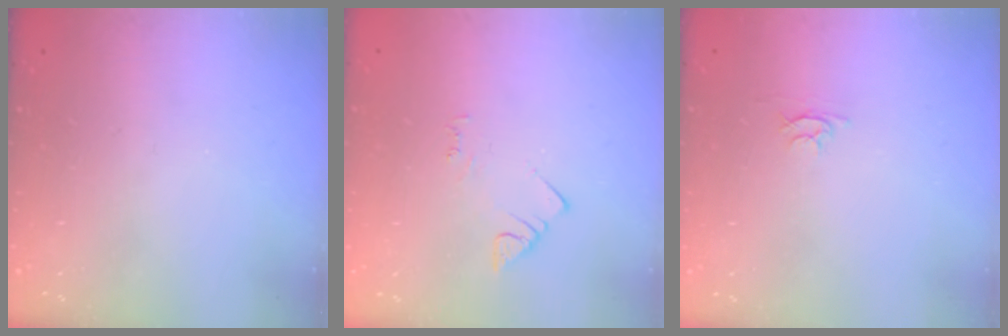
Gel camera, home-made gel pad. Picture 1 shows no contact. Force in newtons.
{"total": 2.5, "press": 2.5, "slide": 0.4}
{"total": 2.4, "press": 2.4, "slide": 0.3}